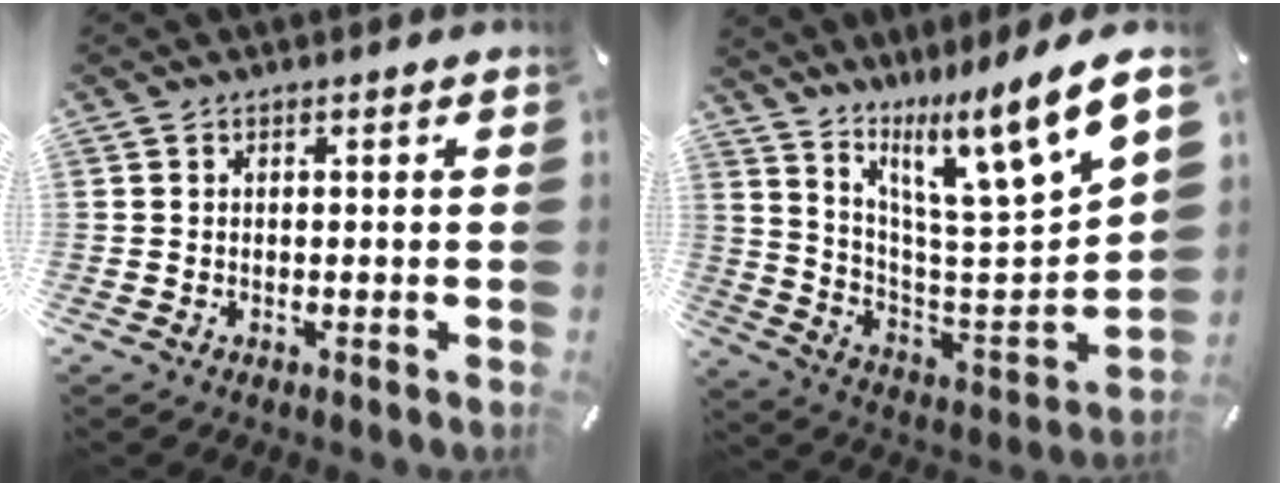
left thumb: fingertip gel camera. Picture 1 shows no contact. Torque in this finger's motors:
{"motor_torque": [2.61, 2.39, 1.38, -1.38, 0.22]}